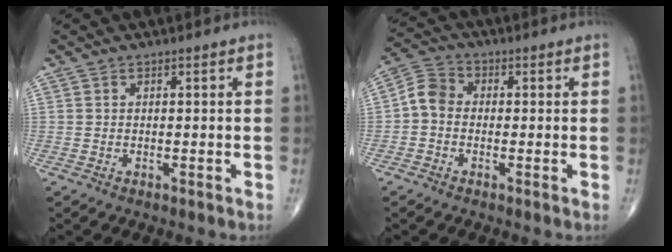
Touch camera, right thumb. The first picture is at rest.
{"total": 5.1, "force": [-0.6, 4.1, 2.9], "torque": [-0.043, 0.017, -0.028]}